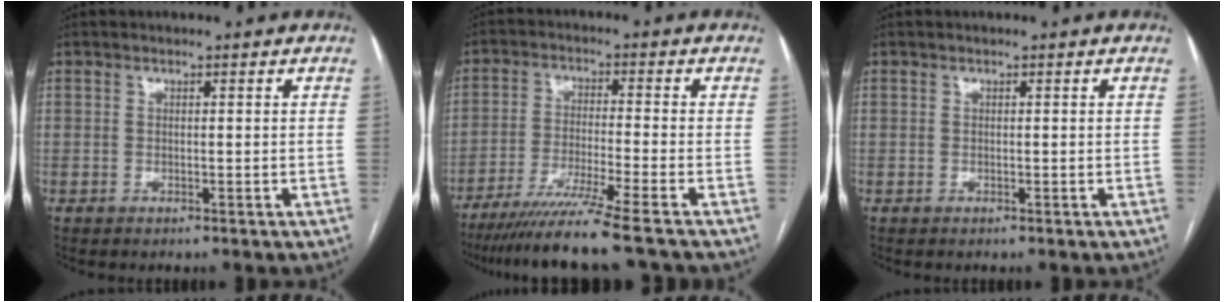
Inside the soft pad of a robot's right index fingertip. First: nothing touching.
{"total": 11.9, "force": [-9.6, -2.0, 6.8], "torque": [-0.098, -0.040, -0.157]}
{"total": 0.0}